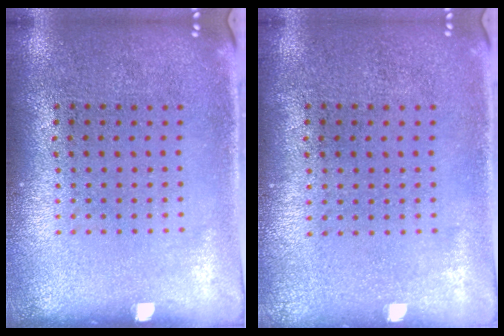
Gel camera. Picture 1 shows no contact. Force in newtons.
{"total": 0.0}